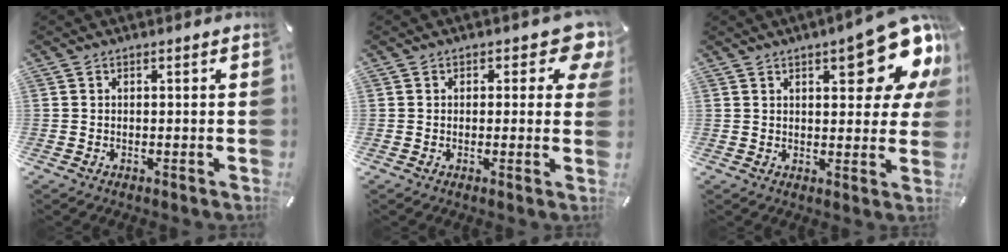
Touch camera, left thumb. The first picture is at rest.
{"total": 6.1, "force": [2.9, 3.4, 4.1], "torque": [-0.038, -0.012, 0.044]}
{"total": 16.2, "force": [8.2, 6.0, 12.6], "torque": [-0.150, -0.048, 0.127]}